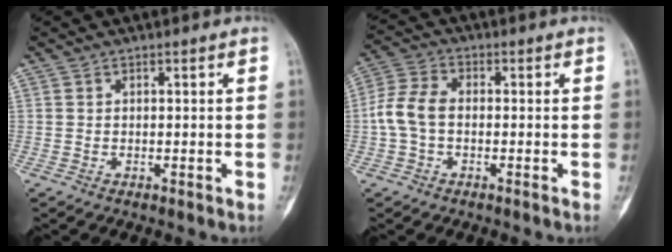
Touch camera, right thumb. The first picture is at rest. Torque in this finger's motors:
{"motor_torque": [1.26, 1.18, 0.50, -0.52, 0.05]}